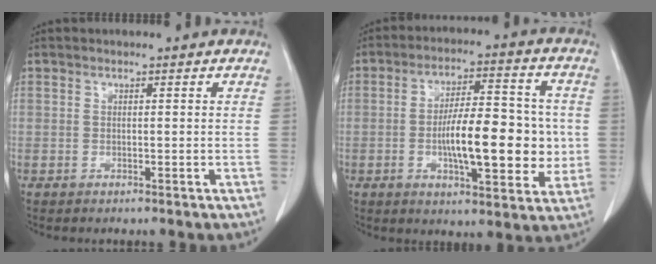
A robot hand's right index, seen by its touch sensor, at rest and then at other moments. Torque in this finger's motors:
{"motor_torque": [0.46, 0.11, 0.46, 0.16]}